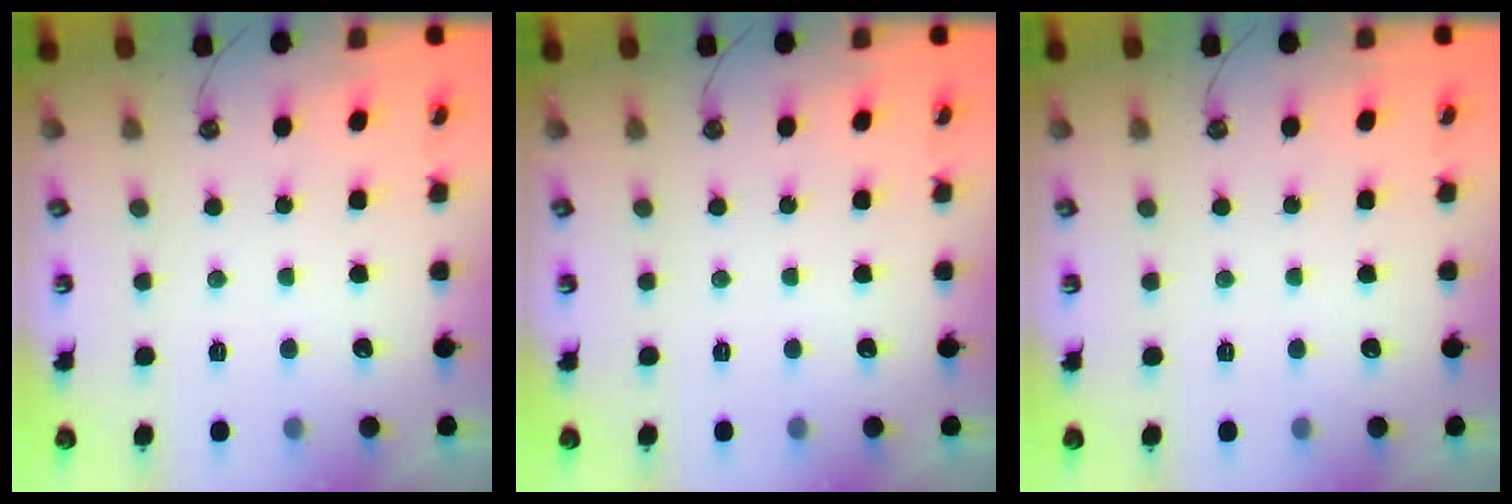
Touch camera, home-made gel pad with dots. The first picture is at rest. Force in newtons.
{"total": 0.0}
{"total": 0.8, "press": 0.8, "slide": 0.1}